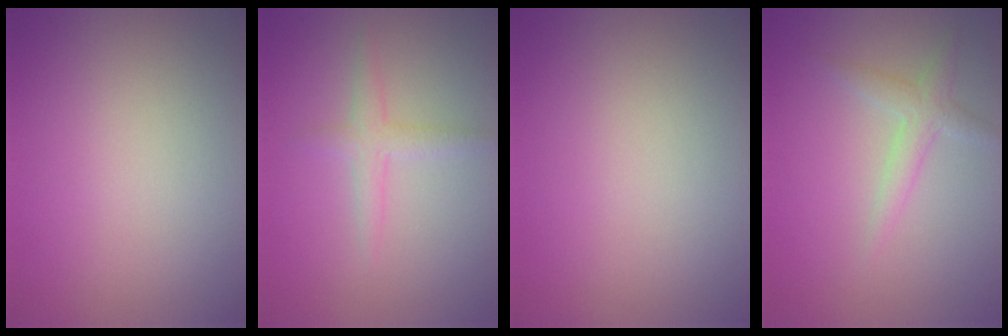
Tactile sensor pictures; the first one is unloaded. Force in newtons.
{"total": 1.9, "press": 1.9, "slide": 0.1}
{"total": 0.0}
{"total": 1.9, "press": 1.9, "slide": 0.0}